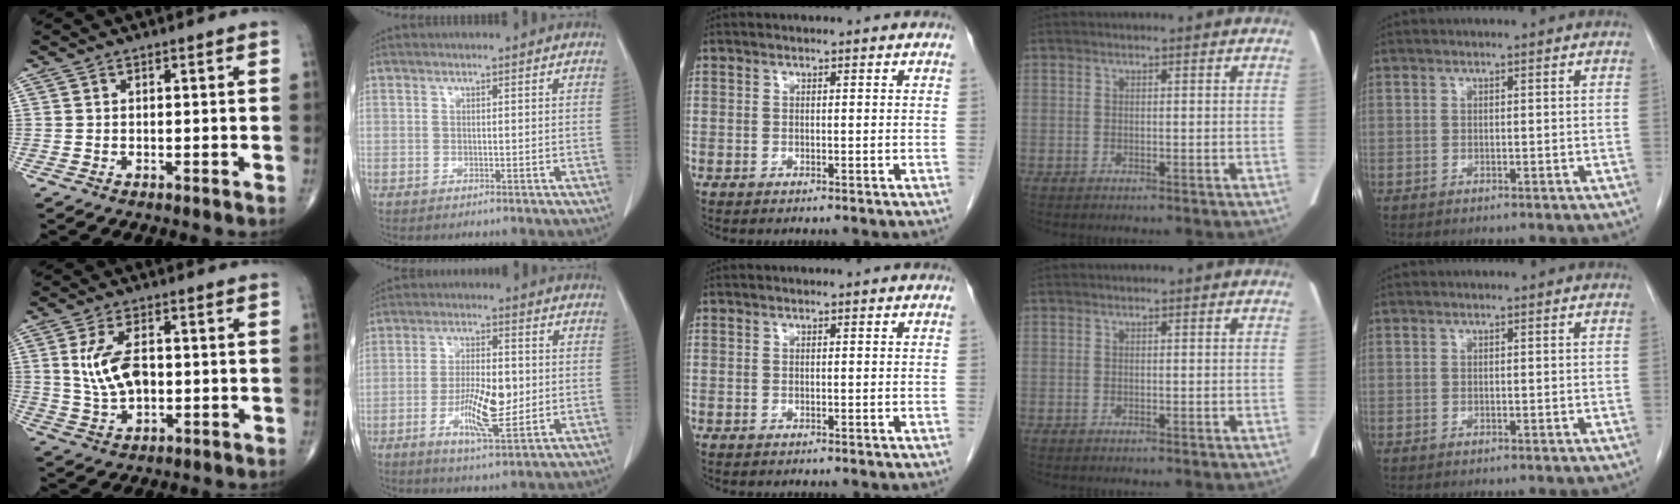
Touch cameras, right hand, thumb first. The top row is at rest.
{"thumb": {"total": 8.9, "force": [0.8, 4.8, 7.4], "torque": [-0.141, -0.002, 0.021]}, "index": {"total": 9.0, "force": [-1.6, 2.3, 8.5], "torque": [-0.157, -0.006, -0.026]}}